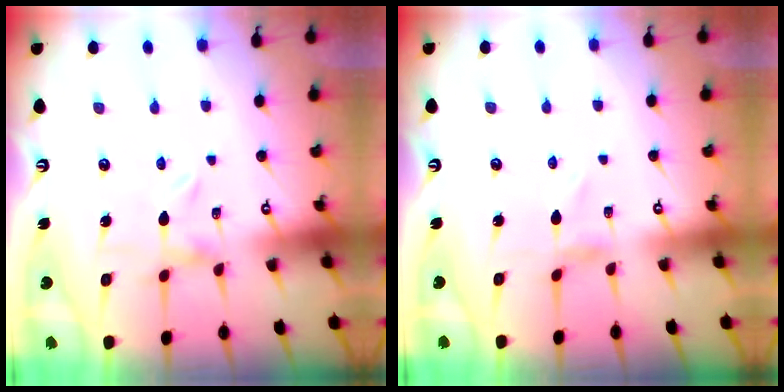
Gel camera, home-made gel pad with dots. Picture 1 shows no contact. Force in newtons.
{"total": 0.0}